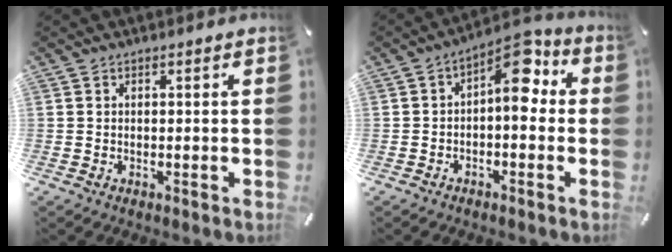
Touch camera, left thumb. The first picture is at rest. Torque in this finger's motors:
{"motor_torque": [0.02, 0.53, 0.48, 0.19, 0.10]}